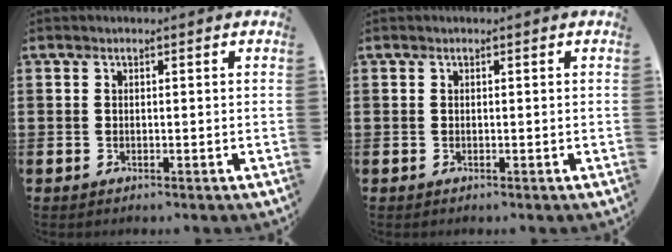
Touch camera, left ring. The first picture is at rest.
{"total": 0.0}